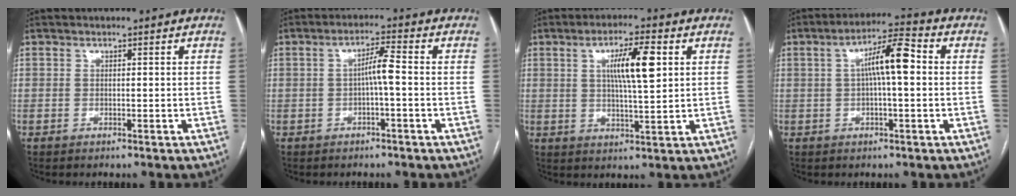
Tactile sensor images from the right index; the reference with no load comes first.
{"total": 3.5, "force": [-0.4, -0.1, 3.5], "torque": [-0.062, 0.010, -0.004]}
{"total": 8.3, "force": [2.3, 1.1, 7.9], "torque": [-0.137, 0.006, 0.041]}
{"total": 7.9, "force": [0.8, 1.2, 7.8], "torque": [-0.136, 0.027, 0.010]}